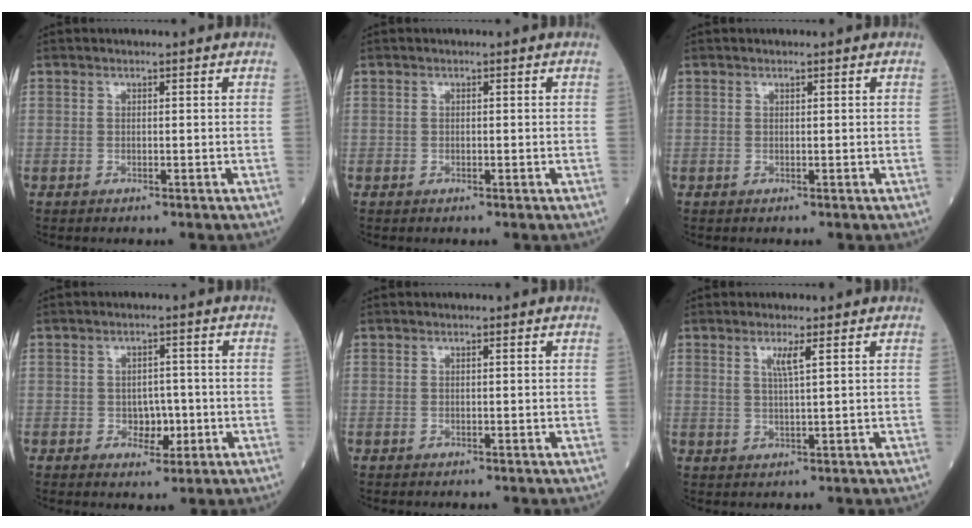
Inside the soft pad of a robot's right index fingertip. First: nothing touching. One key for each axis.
{"total": 0.0}
{"total": 0.0}
{"total": 3.8, "fx": -0.8, "fy": 2.5, "fz": 2.7, "tx": -0.029, "ty": 0.004, "tz": -0.005}
{"total": 0.0}
{"total": 2.7, "fx": 1.3, "fy": -0.2, "fz": 2.4, "tx": -0.050, "ty": -0.003, "tz": 0.026}